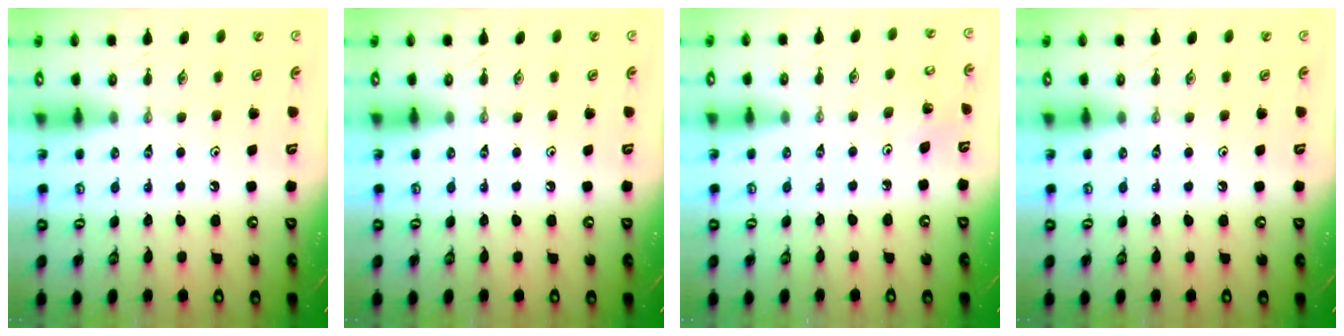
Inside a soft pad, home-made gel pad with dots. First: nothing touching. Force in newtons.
{"total": 0.0}
{"total": 3.1, "press": 3.1, "slide": 0.4}
{"total": 0.0}